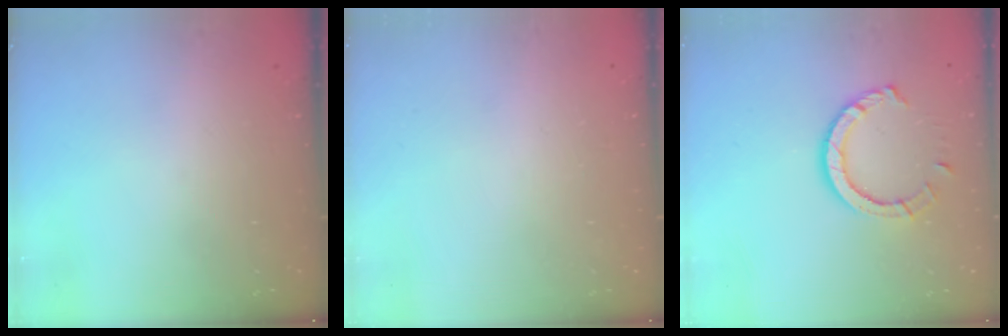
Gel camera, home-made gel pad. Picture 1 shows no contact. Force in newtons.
{"total": 2.6, "press": 2.6, "slide": 0.2}
{"total": 8.8, "press": 8.7, "slide": 1.0}